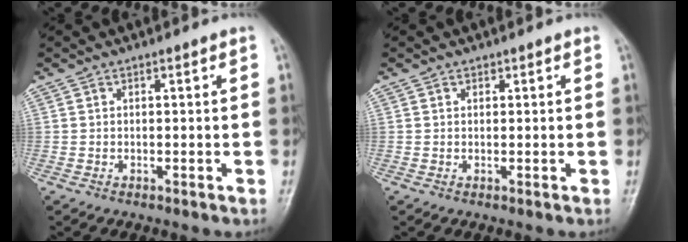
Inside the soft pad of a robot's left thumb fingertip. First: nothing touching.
{"total": 0.5, "force": [0.3, 0.4, 0.1], "torque": [0.000, -0.002, 0.004]}